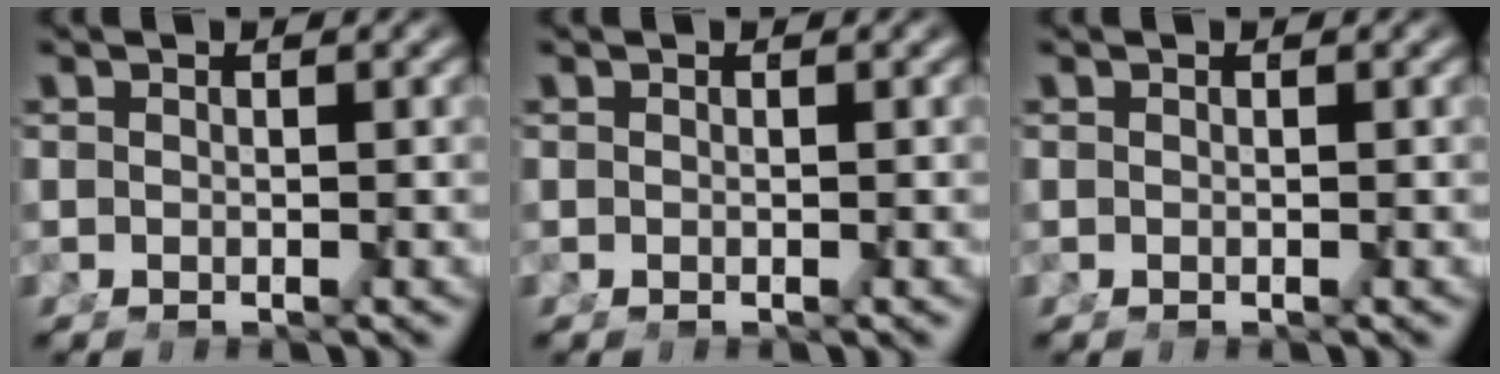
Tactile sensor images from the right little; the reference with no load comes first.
{"total": 0.0}
{"total": 0.0}